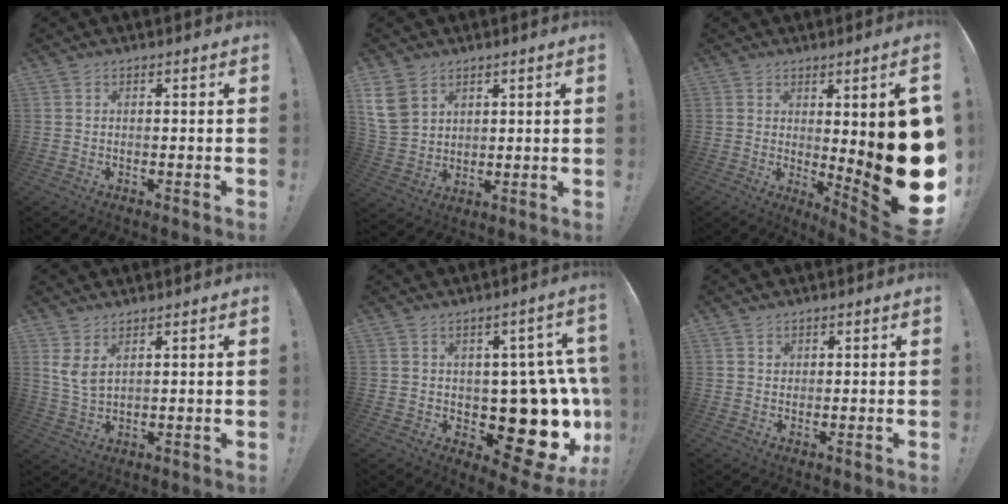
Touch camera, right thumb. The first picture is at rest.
{"total": 9.2, "force": [5.2, 6.5, 3.9], "torque": [-0.087, -0.018, 0.104]}
{"total": 16.8, "force": [0.5, 2.3, 16.7], "torque": [-0.214, -0.047, 0.017]}
{"total": 5.0, "force": [3.1, 1.6, 3.7], "torque": [-0.074, -0.022, 0.055]}
{"total": 19.6, "force": [-0.9, 11.6, 15.8], "torque": [-0.207, -0.010, 0.011]}
{"total": 1.4, "force": [0.7, 1.2, 0.0], "torque": [0.015, -0.005, 0.010]}